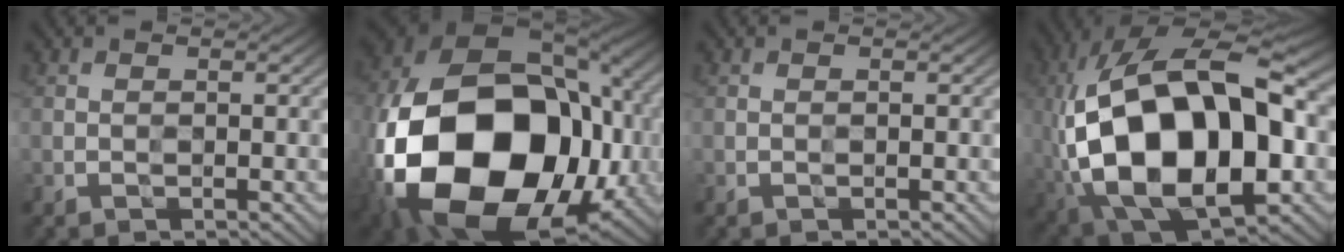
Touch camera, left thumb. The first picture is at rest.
{"total": 22.5, "force": [-4.5, 16.4, 14.6], "torque": [-0.372, -0.058, -0.041]}
{"total": 0.0}
{"total": 20.2, "force": [-1.5, 11.7, 16.5], "torque": [-0.357, -0.008, -0.012]}